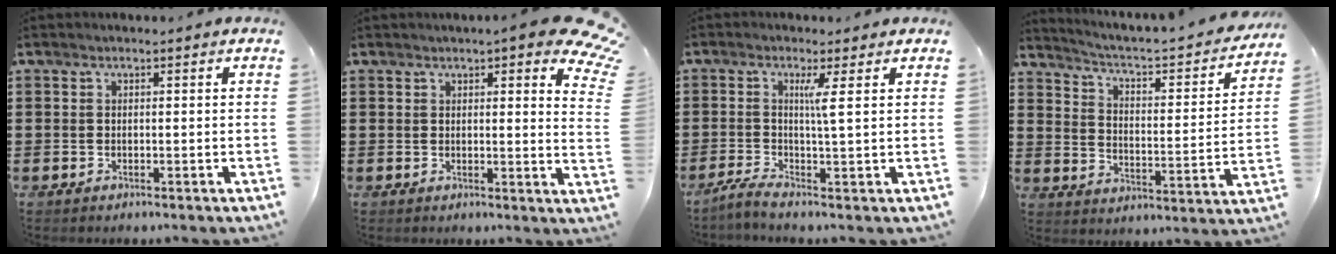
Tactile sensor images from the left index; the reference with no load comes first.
{"total": 4.9, "force": [4.0, 0.6, 2.8], "torque": [-0.037, -0.019, 0.066]}
{"total": 3.7, "force": [0.8, -1.1, 3.5], "torque": [-0.074, -0.006, 0.010]}
{"total": 2.9, "force": [2.4, 0.3, 1.6], "torque": [-0.050, -0.032, 0.027]}